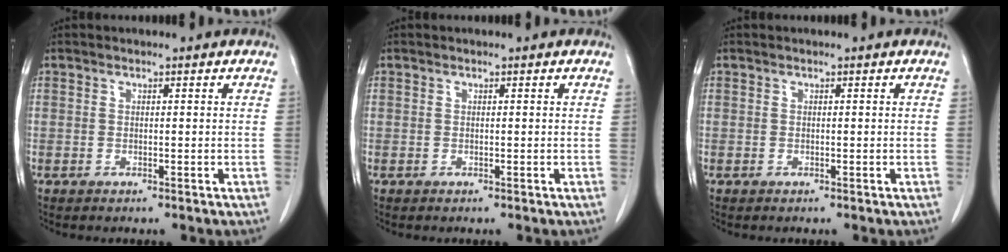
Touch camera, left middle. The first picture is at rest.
{"total": 0.0}
{"total": 0.0}